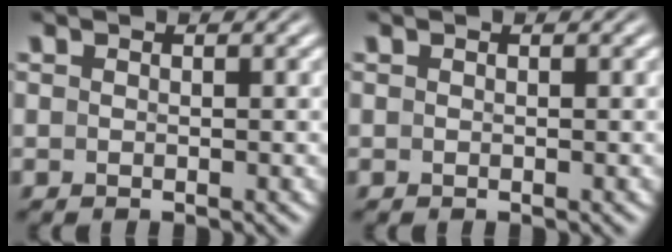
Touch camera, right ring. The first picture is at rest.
{"total": 0.0}